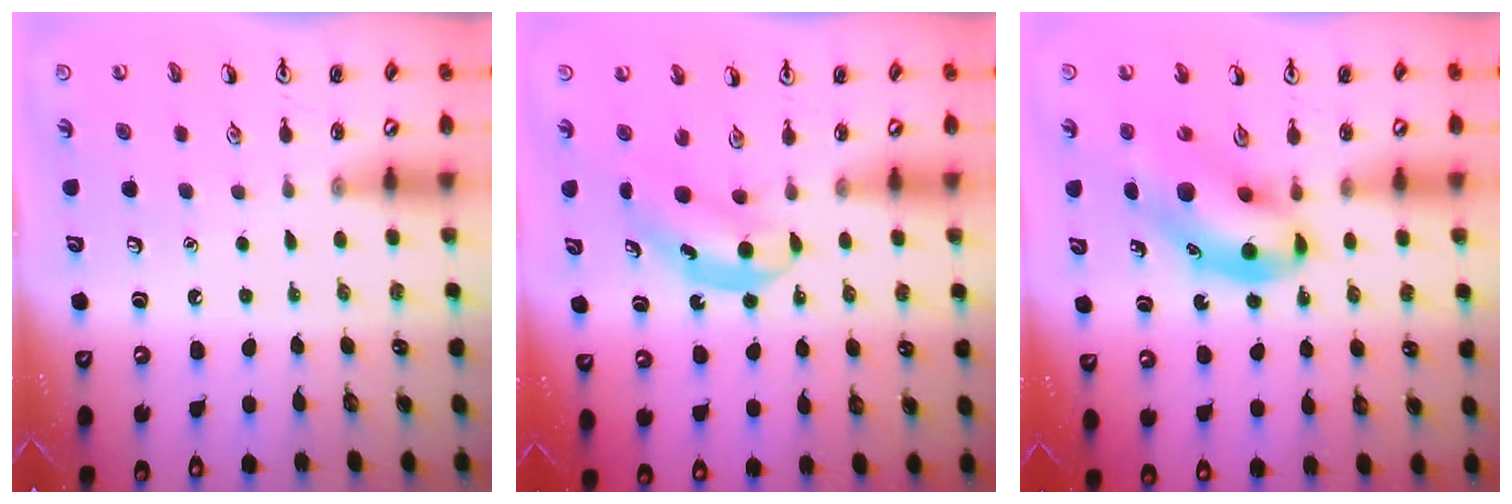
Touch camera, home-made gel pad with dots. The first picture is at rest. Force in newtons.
{"total": 5.0, "press": 5.0, "slide": 0.6}
{"total": 11.1, "press": 10.6, "slide": 3.1}